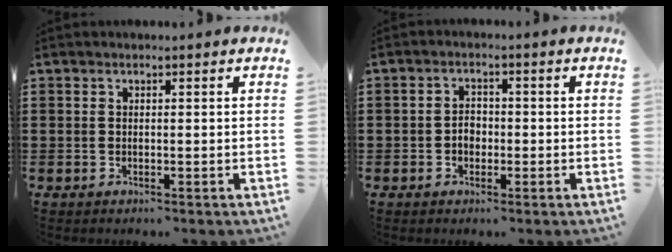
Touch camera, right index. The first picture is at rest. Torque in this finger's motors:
{"motor_torque": [1.20, 0.79, 0.12, 0.06]}